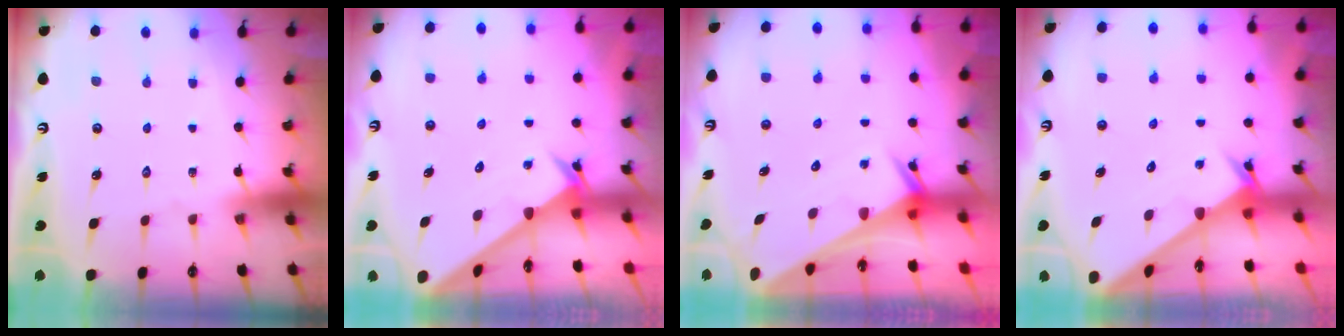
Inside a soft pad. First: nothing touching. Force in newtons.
{"total": 2.4, "press": 2.4, "slide": 0.2}
{"total": 2.7, "press": 2.7, "slide": 0.1}
{"total": 2.4, "press": 2.4, "slide": 0.2}